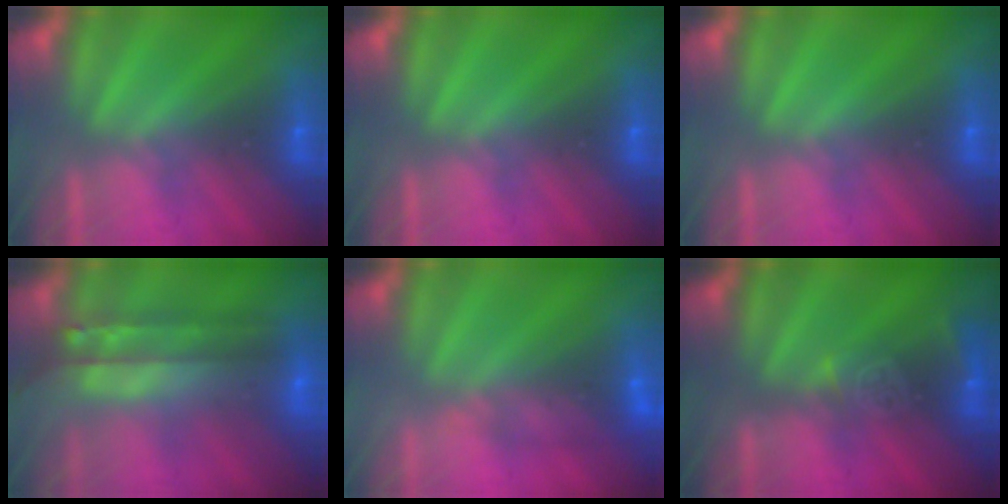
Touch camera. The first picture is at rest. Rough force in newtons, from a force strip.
{"total": 0.0}
{"total": 0.0}
{"total": 8.4}
{"total": 4.8}
{"total": 3.7}